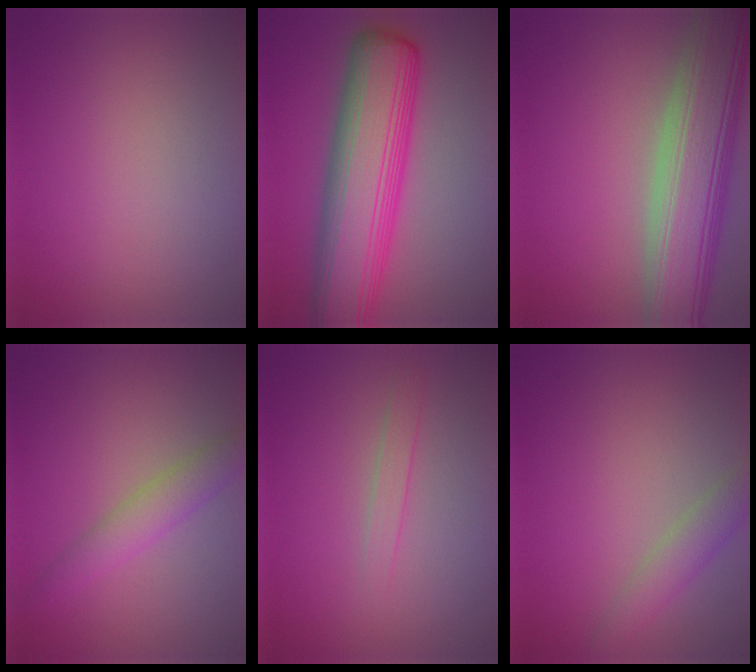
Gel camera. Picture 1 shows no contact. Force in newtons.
{"total": 11.8, "press": 11.8, "slide": 0.3}
{"total": 10.4, "press": 10.4, "slide": 0.6}
{"total": 2.9, "press": 2.9, "slide": 0.1}
{"total": 1.2, "press": 1.2, "slide": 0.0}
{"total": 2.4, "press": 2.4, "slide": 0.1}